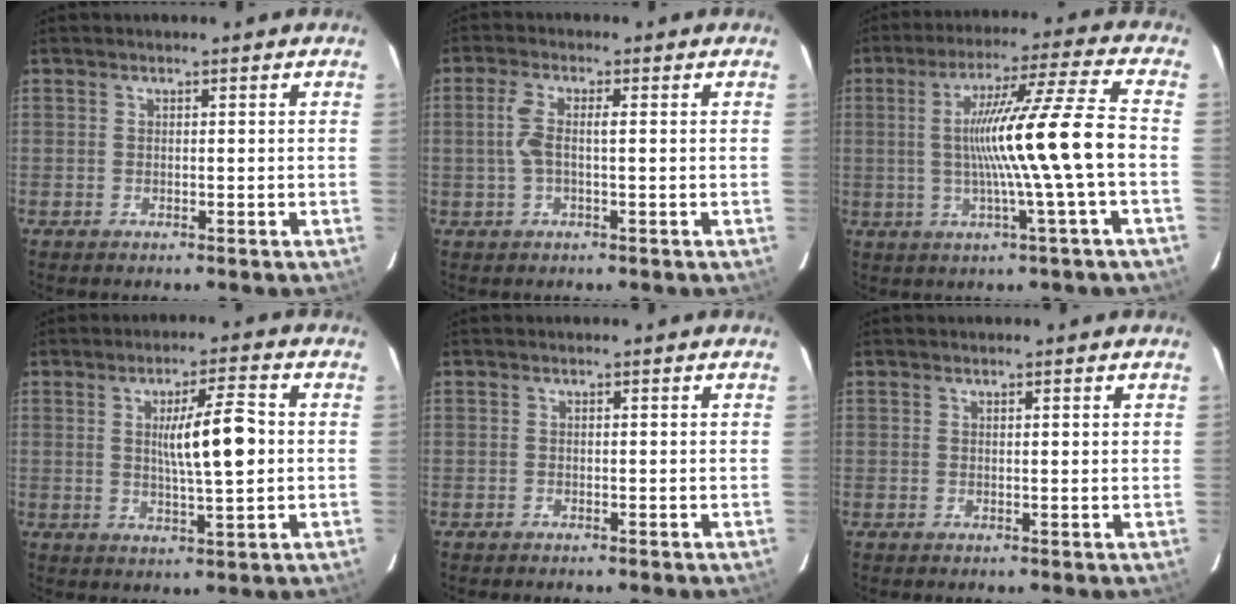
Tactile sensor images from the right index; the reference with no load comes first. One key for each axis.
{"total": 3.9, "fx": 0.2, "fy": 0.8, "fz": 3.8, "tx": -0.088, "ty": 0.011, "tz": 0.003}
{"total": 13.7, "fx": -1.2, "fy": -2.1, "fz": 13.5, "tx": -0.232, "ty": 0.006, "tz": -0.019}
{"total": 8.3, "fx": 0.7, "fy": 0.6, "fz": 8.2, "tx": -0.135, "ty": 0.003, "tz": 0.013}
{"total": 0.0}
{"total": 0.9, "fx": 0.6, "fy": 0.1, "fz": 0.7, "tx": -0.015, "ty": 0.004, "tz": 0.008}